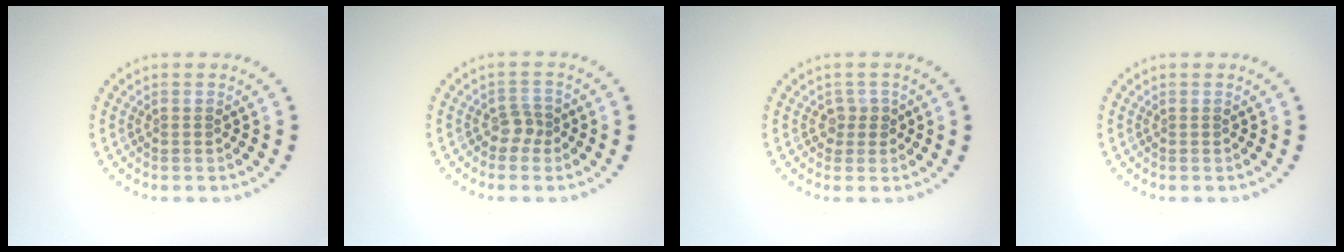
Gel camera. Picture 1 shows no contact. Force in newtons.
{"total": 1.4, "press": 1.0, "slide": 0.9}
{"total": 1.4, "press": 1.0, "slide": 1.0}
{"total": 0.0}